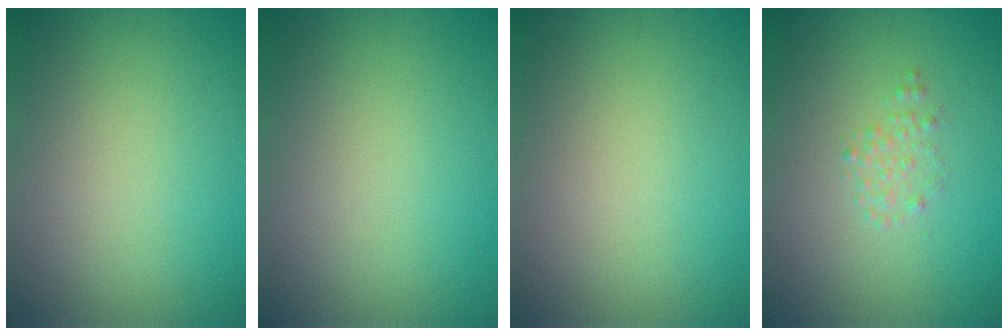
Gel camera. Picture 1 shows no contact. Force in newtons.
{"total": 0.0}
{"total": 0.0}
{"total": 1.1, "press": 1.1, "slide": 0.1}